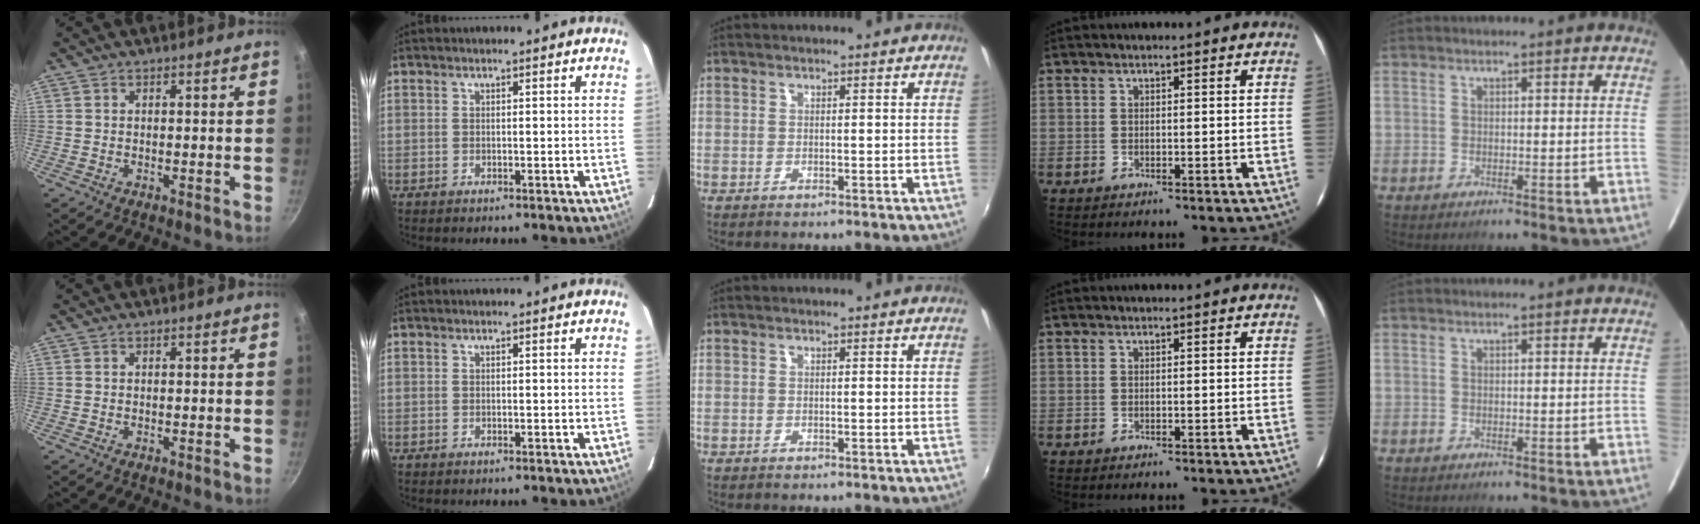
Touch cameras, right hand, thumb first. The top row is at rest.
{}